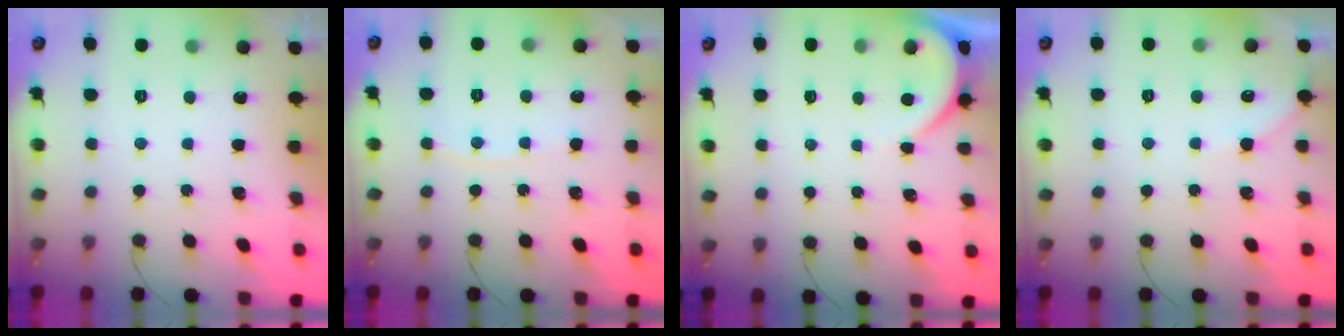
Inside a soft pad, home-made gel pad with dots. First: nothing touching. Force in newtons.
{"total": 4.6, "press": 4.5, "slide": 0.7}
{"total": 2.6, "press": 2.6, "slide": 0.2}
{"total": 3.3, "press": 3.2, "slide": 0.5}